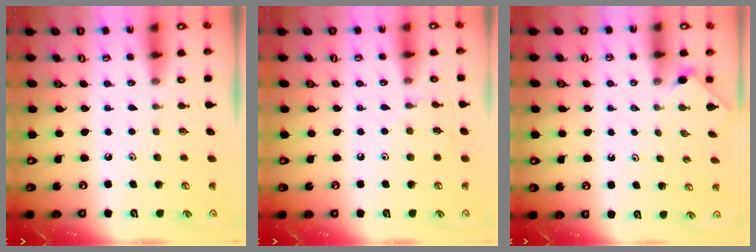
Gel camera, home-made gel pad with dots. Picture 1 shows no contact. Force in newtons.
{"total": 4.4, "press": 4.4, "slide": 0.6}
{"total": 1.7, "press": 1.7, "slide": 0.4}